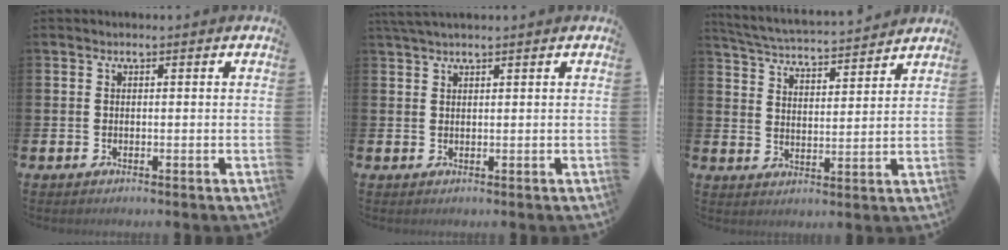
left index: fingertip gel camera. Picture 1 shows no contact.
{"total": 1.8, "force": [1.6, 0.0, 0.8], "torque": [-0.018, 0.004, 0.030]}
{"total": 4.6, "force": [4.6, 0.2, 0.4], "torque": [-0.027, -0.041, 0.077]}